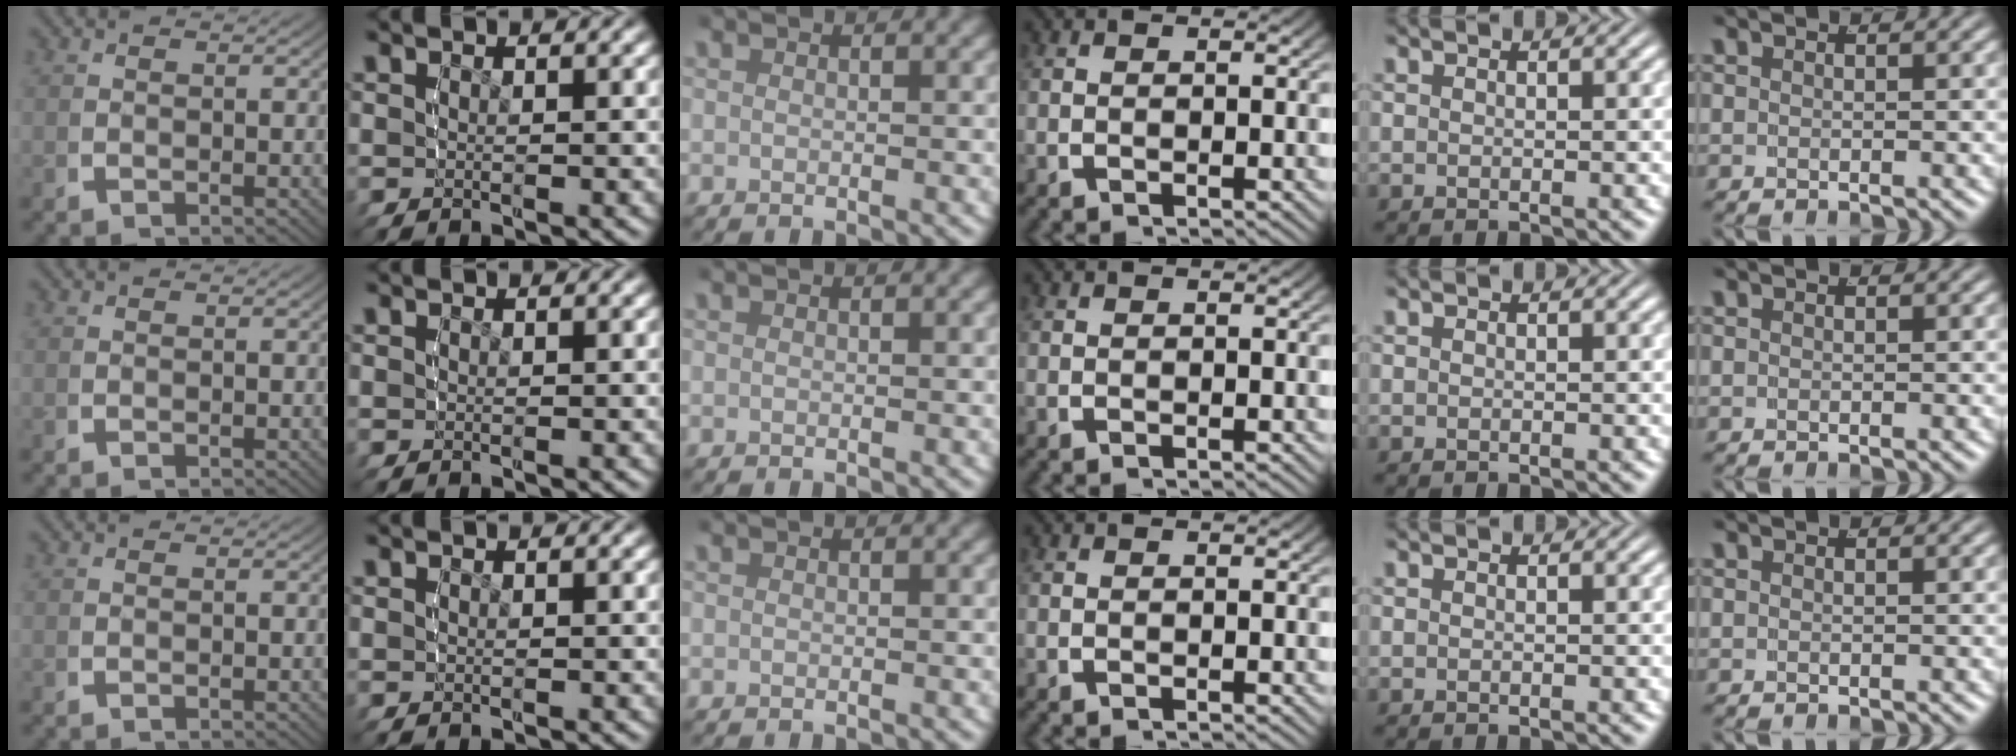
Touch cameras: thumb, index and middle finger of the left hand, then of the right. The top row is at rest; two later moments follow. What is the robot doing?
{"motion": "lift_and_place", "object": "condiment"}